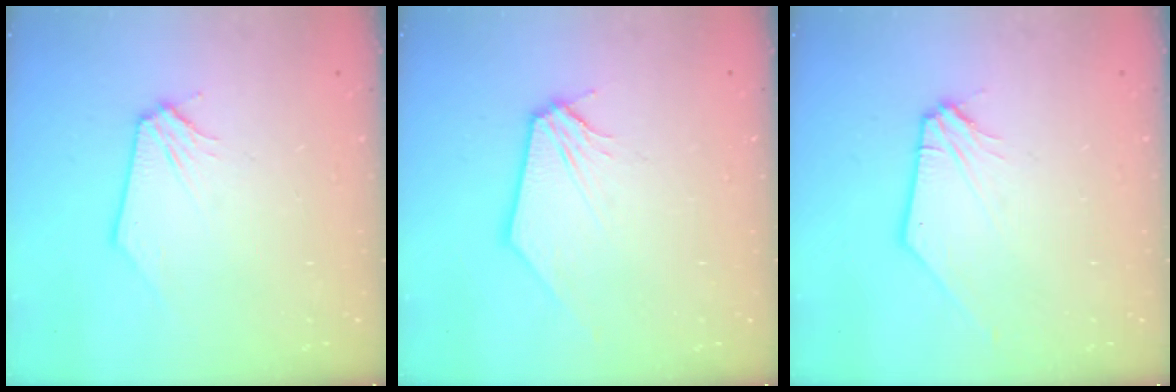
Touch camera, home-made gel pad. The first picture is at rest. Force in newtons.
{"total": 0.0}
{"total": 1.9, "press": 1.9, "slide": 0.4}